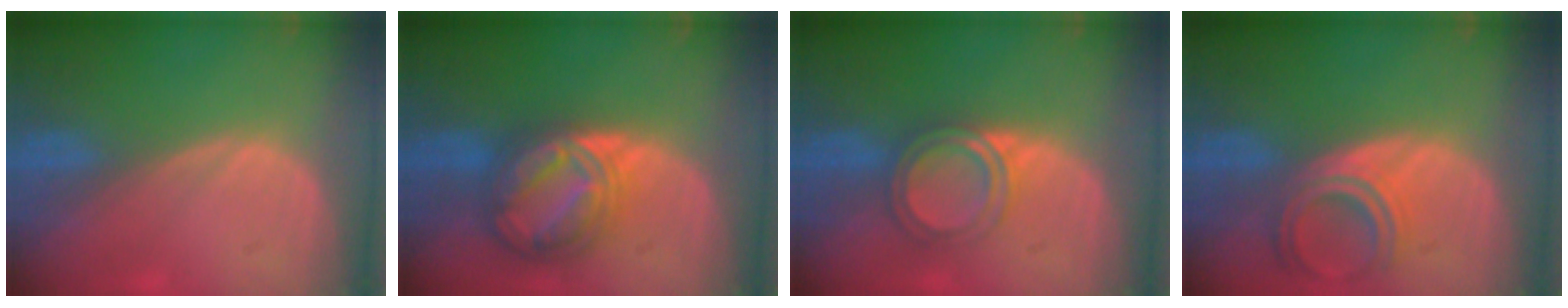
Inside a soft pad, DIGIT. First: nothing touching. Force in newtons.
{"total": 9.2, "press": 9.1, "slide": 0.6}
{"total": 4.7, "press": 4.5, "slide": 1.3}
{"total": 6.3, "press": 5.6, "slide": 2.8}